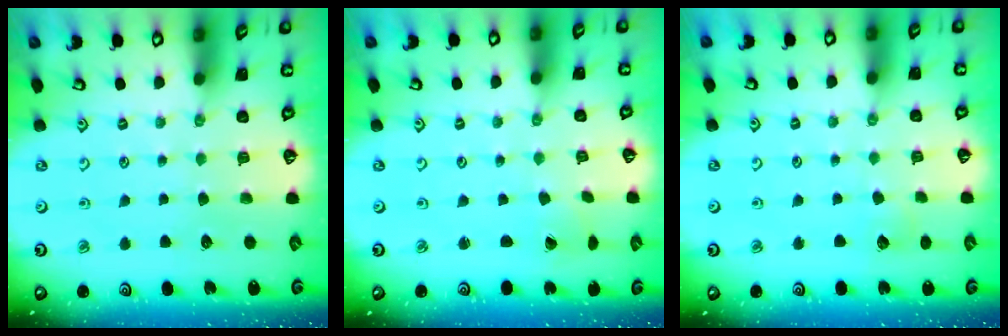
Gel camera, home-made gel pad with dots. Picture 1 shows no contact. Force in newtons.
{"total": 0.0}
{"total": 4.3, "press": 4.3, "slide": 0.4}